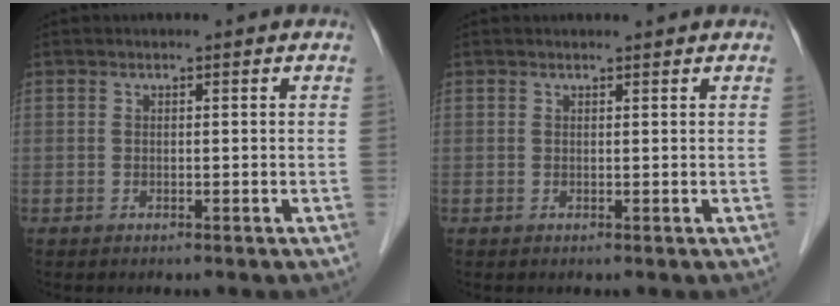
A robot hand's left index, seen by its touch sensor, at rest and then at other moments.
{"total": 1.3, "force": [1.2, 0.1, 0.2], "torque": [-0.008, 0.008, 0.019]}